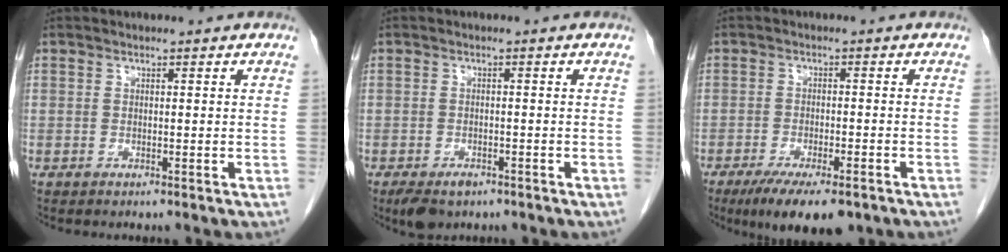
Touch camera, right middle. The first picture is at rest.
{"total": 4.2, "force": [-2.9, 2.0, 2.2], "torque": [-0.041, -0.006, -0.041]}
{"total": 10.1, "force": [-7.1, 2.6, 6.7], "torque": [-0.100, -0.018, -0.106]}